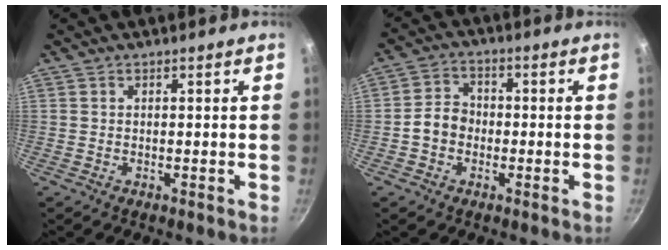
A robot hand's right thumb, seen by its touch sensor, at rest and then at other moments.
{"total": 5.3, "force": [-1.2, 4.4, 2.7], "torque": [-0.023, 0.022, -0.031]}